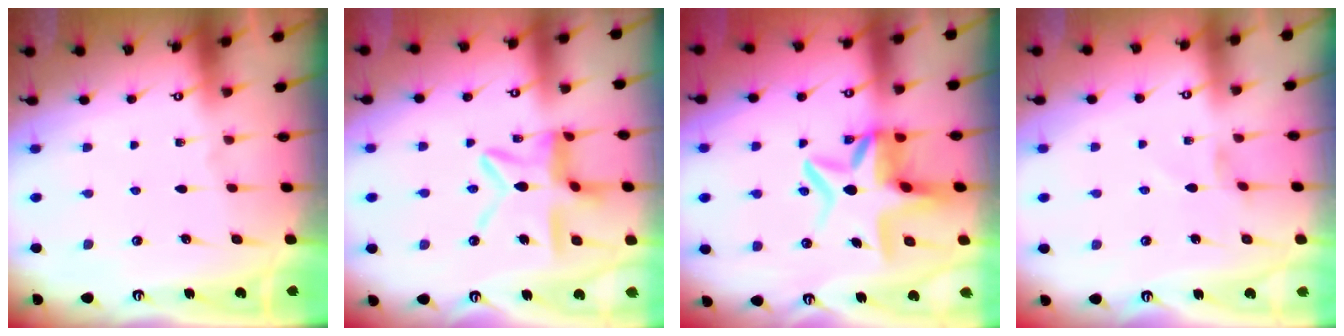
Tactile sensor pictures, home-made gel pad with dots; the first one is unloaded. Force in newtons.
{"total": 12.4, "press": 12.3, "slide": 1.0}
{"total": 9.6, "press": 9.1, "slide": 3.0}
{"total": 1.8, "press": 1.7, "slide": 0.3}